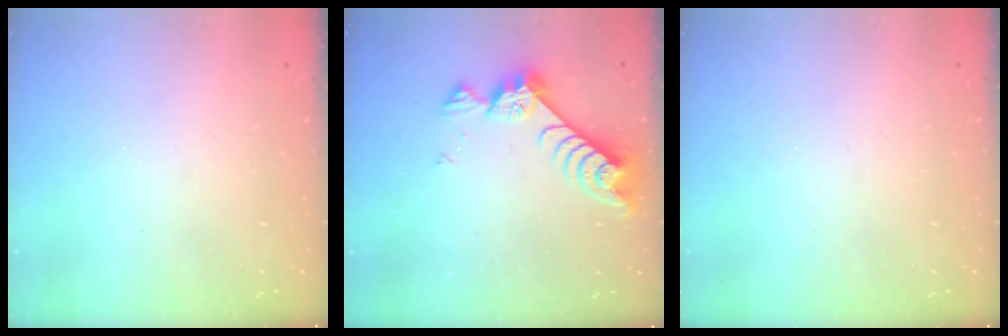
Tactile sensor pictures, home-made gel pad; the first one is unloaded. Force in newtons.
{"total": 8.8, "press": 8.8, "slide": 0.8}
{"total": 0.0}